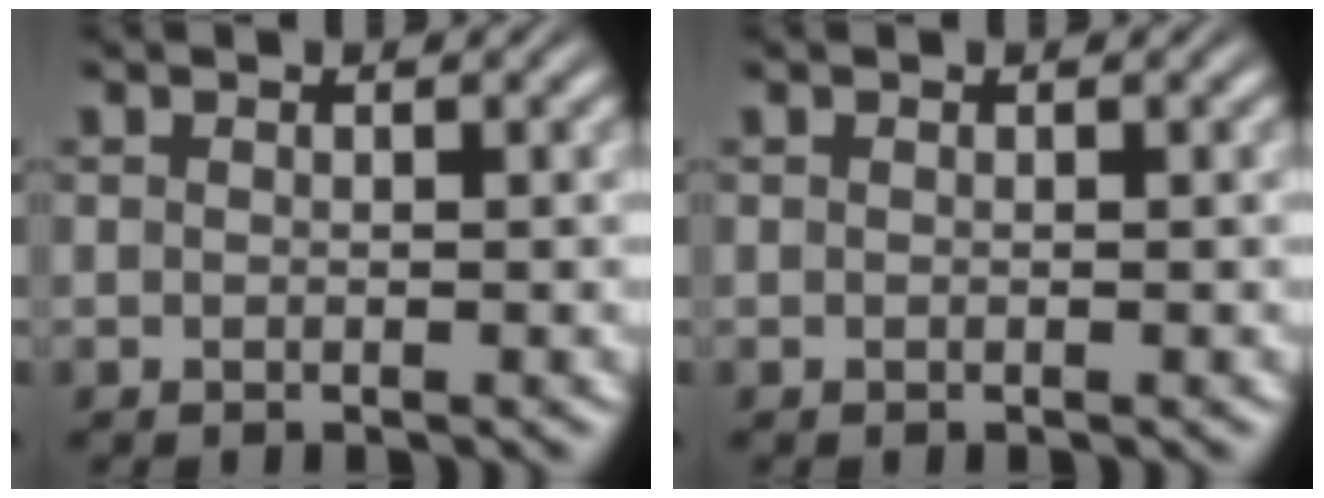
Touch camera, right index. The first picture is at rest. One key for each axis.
{"total": 0.0}